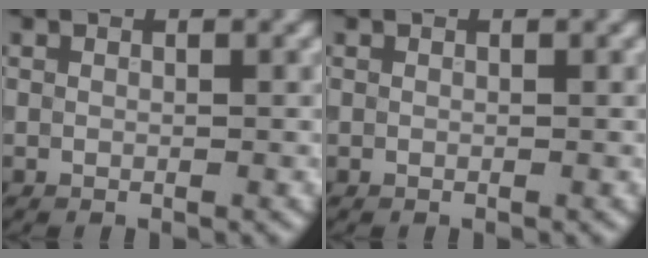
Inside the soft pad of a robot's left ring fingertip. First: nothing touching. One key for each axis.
{"total": 0.0}